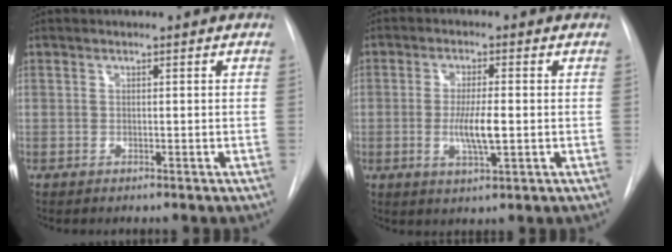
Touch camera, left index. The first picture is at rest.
{"total": 5.7, "force": [-1.1, 0.9, 5.5], "torque": [-0.106, -0.014, -0.021]}